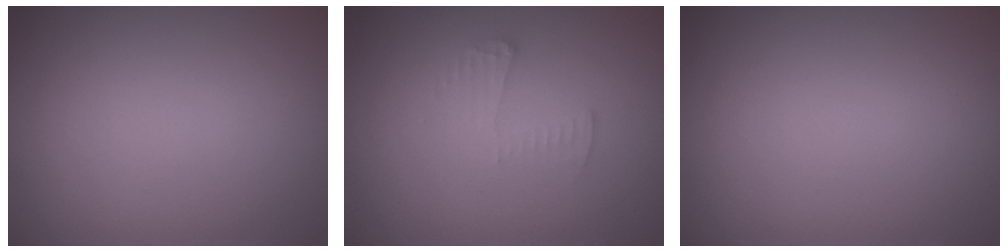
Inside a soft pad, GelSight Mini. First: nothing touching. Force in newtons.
{"total": 1.4, "press": 1.4, "slide": 0.1}
{"total": 0.0}